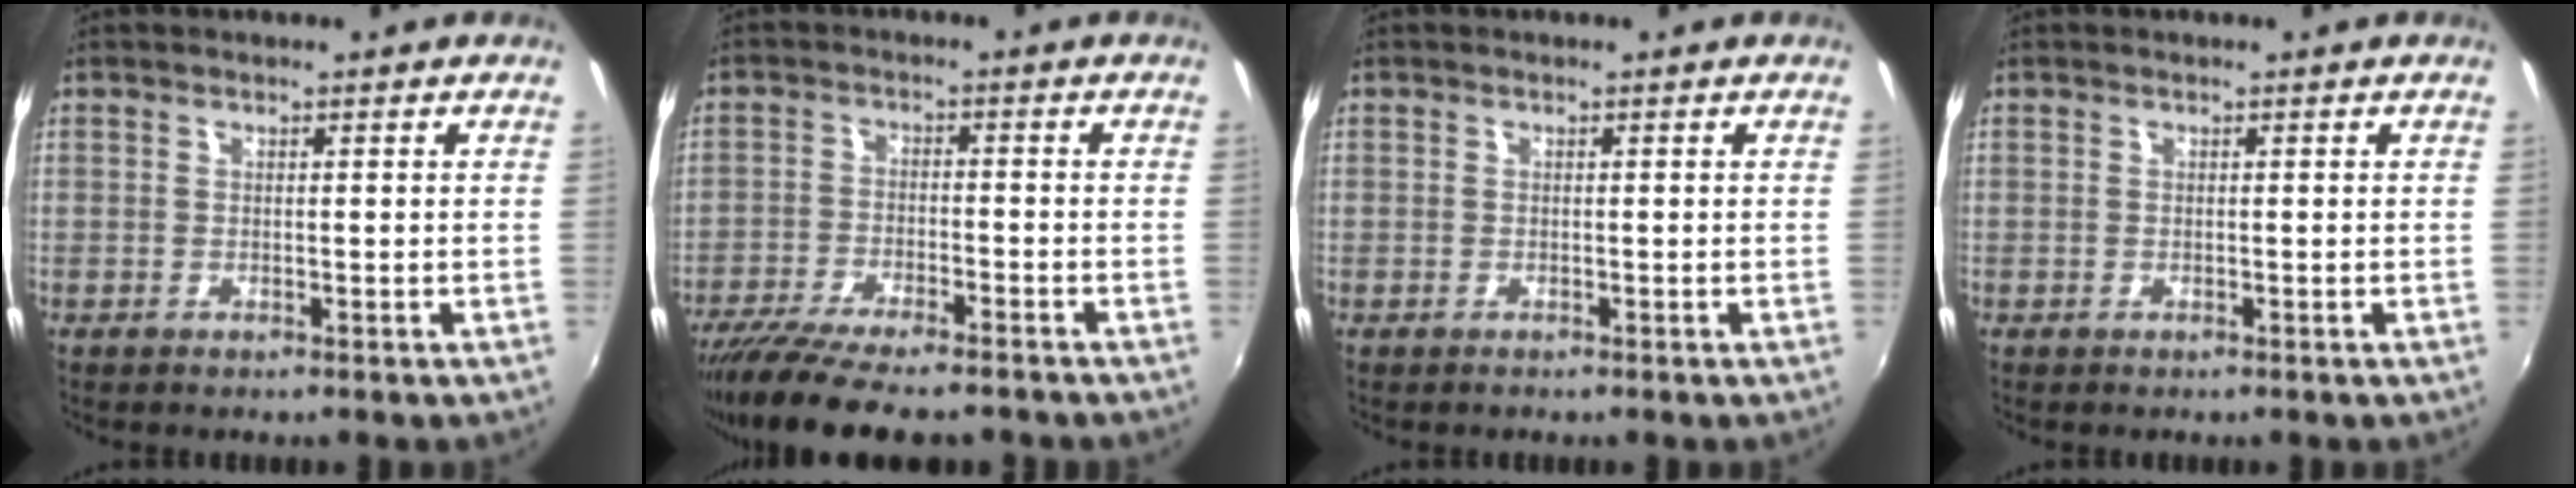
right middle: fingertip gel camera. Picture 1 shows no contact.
{"total": 13.8, "force": [-11.5, 2.7, 7.1], "torque": [-0.149, -0.042, -0.189]}
{"total": 0.0}
{"total": 0.0}